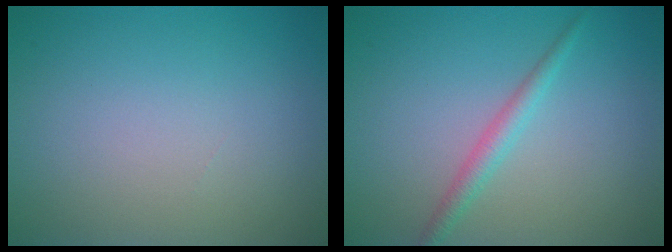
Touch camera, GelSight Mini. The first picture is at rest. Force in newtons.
{"total": 1.8, "press": 1.8, "slide": 0.1}